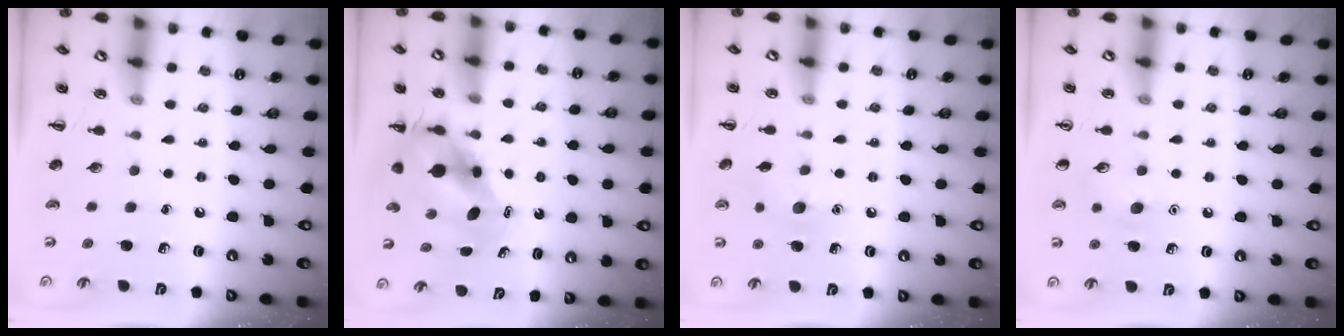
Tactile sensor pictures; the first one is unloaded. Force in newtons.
{"total": 6.8, "press": 6.6, "slide": 1.5}
{"total": 7.2, "press": 6.9, "slide": 1.9}
{"total": 6.5, "press": 6.2, "slide": 1.8}